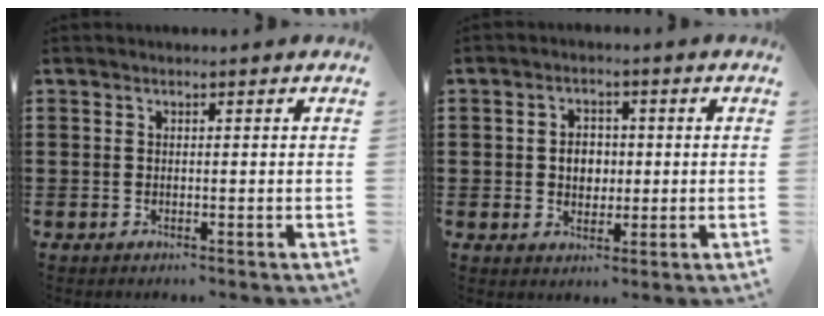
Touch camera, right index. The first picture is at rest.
{"total": 3.5, "force": [-0.1, 2.7, 2.2], "torque": [-0.043, 0.005, -0.006]}